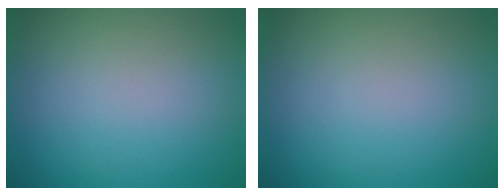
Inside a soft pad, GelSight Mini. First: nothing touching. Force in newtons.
{"total": 0.0}